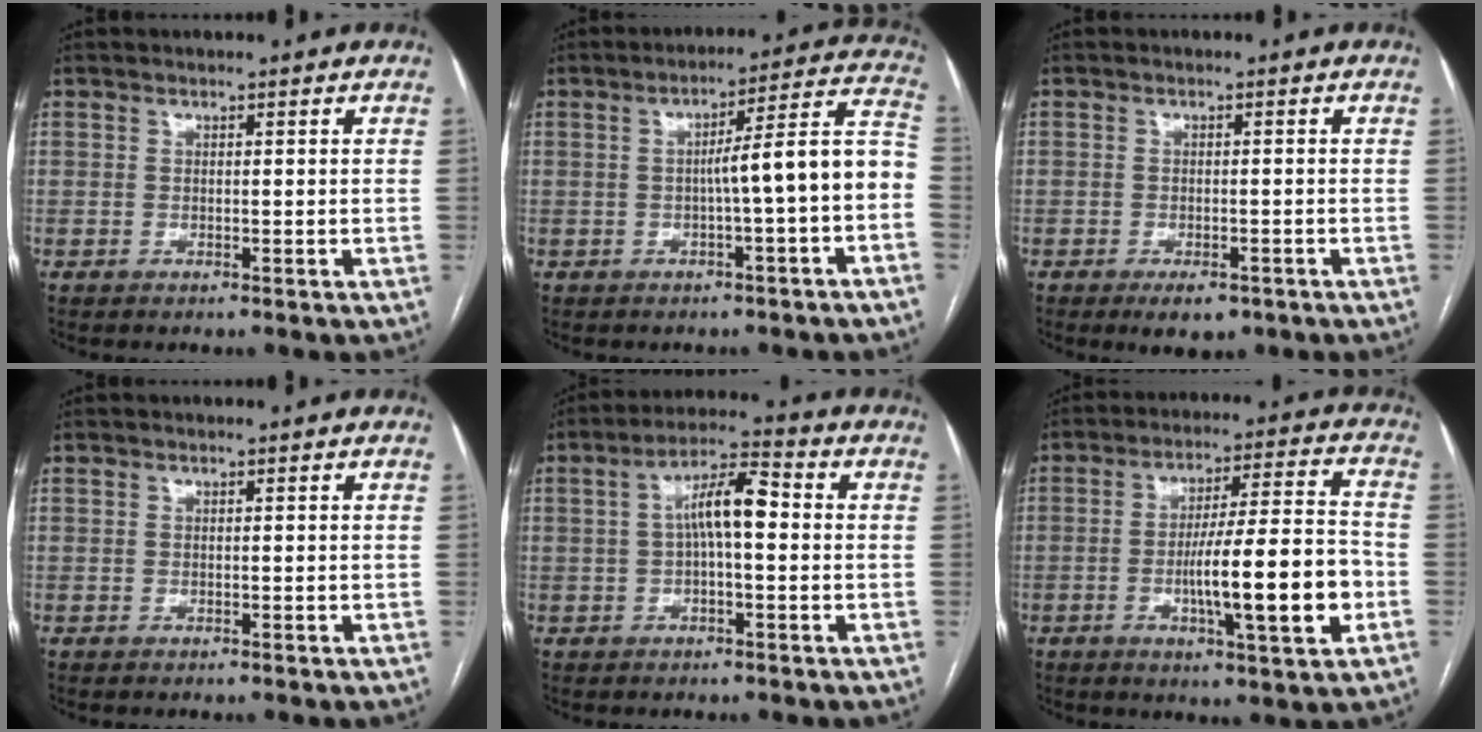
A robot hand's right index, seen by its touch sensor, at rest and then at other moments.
{"total": 10.3, "force": [-2.1, -0.4, 10.1], "torque": [-0.132, 0.034, -0.031]}
{"total": 4.1, "force": [-2.6, 2.0, 2.5], "torque": [-0.033, -0.002, -0.030]}
{"total": 0.0}
{"total": 7.7, "force": [0.5, 1.9, 7.4], "torque": [-0.135, 0.029, 0.005]}
{"total": 14.8, "force": [-3.7, 1.1, 14.3], "torque": [-0.230, 0.005, -0.054]}